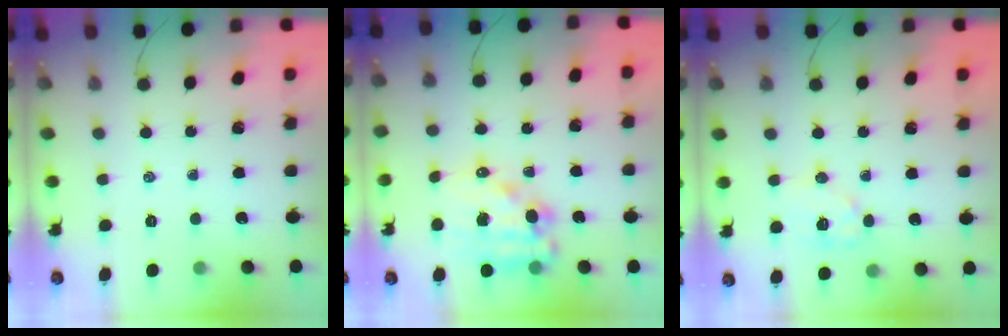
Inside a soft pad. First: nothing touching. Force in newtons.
{"total": 13.8, "press": 13.4, "slide": 3.2}
{"total": 8.9, "press": 8.9, "slide": 0.6}